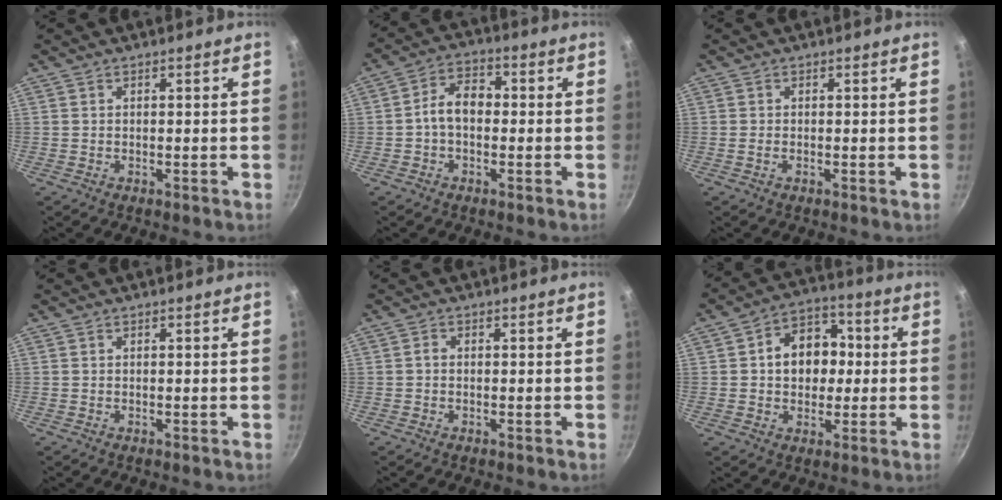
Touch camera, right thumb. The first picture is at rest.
{"total": 6.7, "force": [-0.6, 4.5, 4.9], "torque": [-0.063, 0.026, -0.023]}
{"total": 0.5, "force": [-0.2, 0.2, 0.5], "torque": [-0.011, 0.000, -0.007]}
{"total": 0.0}
{"total": 0.9, "force": [-0.2, 0.6, 0.5], "torque": [-0.009, 0.005, -0.005]}
{"total": 11.2, "force": [0.8, 8.7, 7.0], "torque": [-0.059, 0.019, 0.002]}